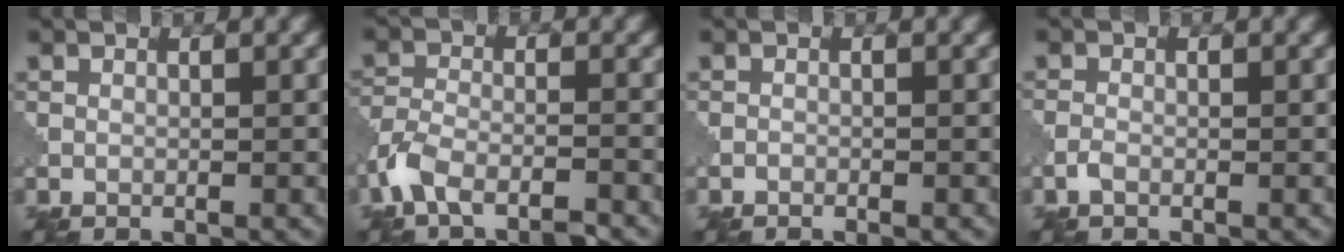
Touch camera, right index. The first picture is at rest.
{"total": 5.0, "force": [-3.8, 1.7, 2.8], "torque": [-0.059, -0.008, -0.086]}
{"total": 0.6, "force": [-0.5, 0.1, 0.3], "torque": [-0.003, 0.001, -0.011]}
{"total": 0.8, "force": [-0.6, 0.3, 0.5], "torque": [-0.015, 0.000, -0.016]}